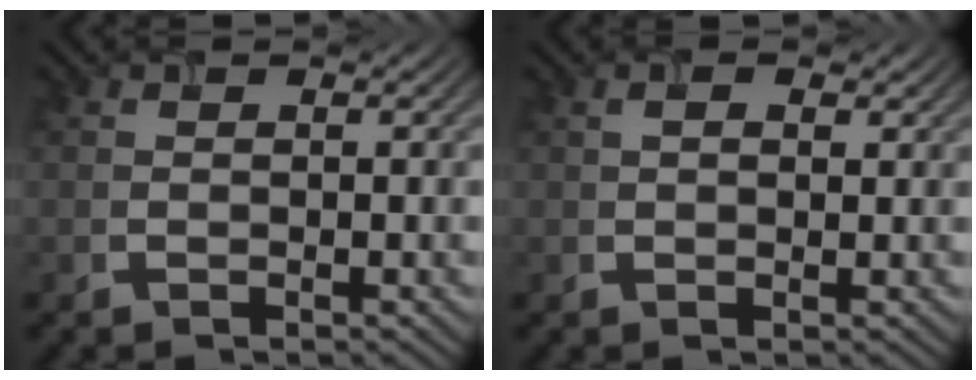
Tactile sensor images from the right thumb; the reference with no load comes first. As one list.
[{"total": 1.8, "force": [0.8, 0.8, 1.4], "torque": [-0.021, -0.004, 0.018]}]